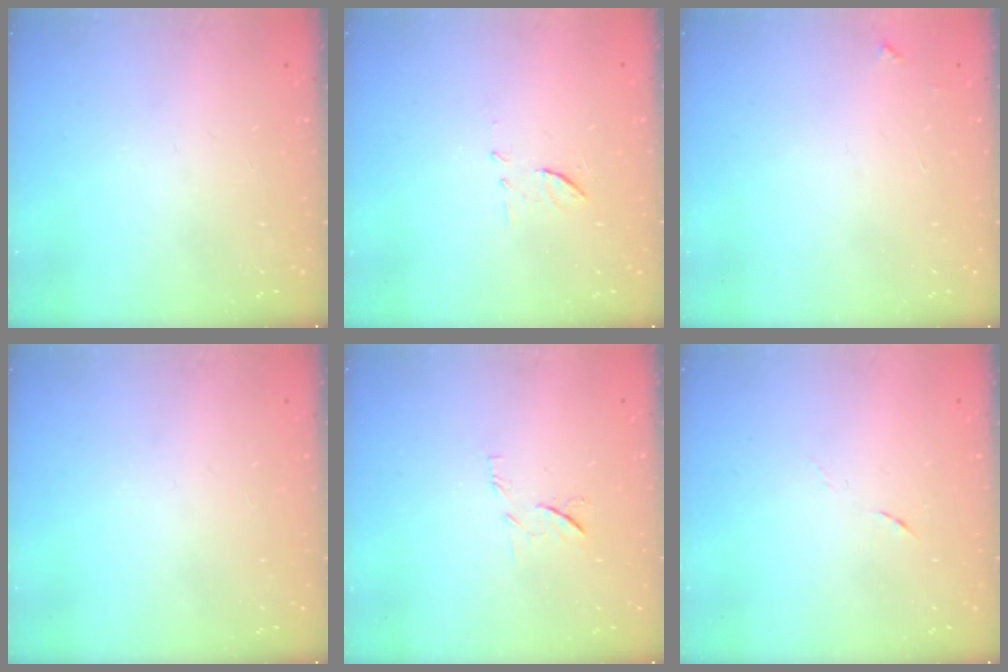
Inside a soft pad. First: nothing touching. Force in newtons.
{"total": 6.8, "press": 6.6, "slide": 1.8}
{"total": 3.3, "press": 3.3, "slide": 0.4}
{"total": 0.0}
{"total": 6.5, "press": 6.5, "slide": 0.7}
{"total": 4.0, "press": 3.8, "slide": 1.2}